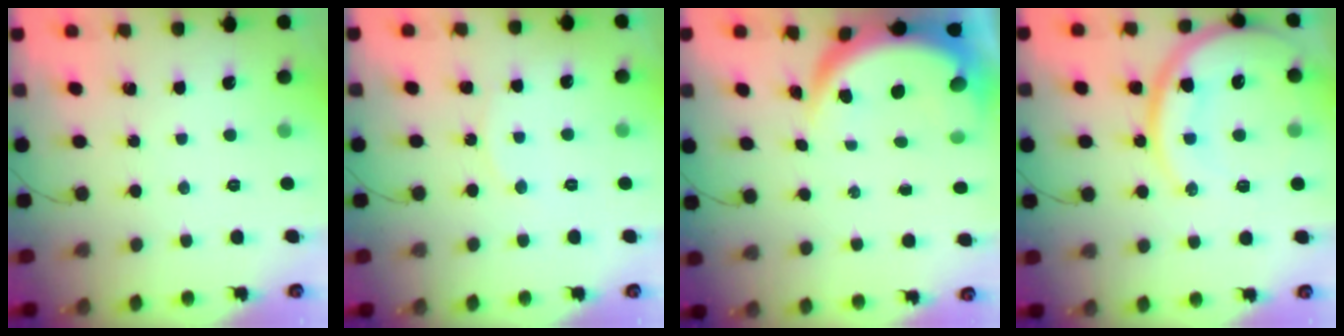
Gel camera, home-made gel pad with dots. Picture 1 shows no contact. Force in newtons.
{"total": 5.8, "press": 5.8, "slide": 0.6}
{"total": 7.6, "press": 7.6, "slide": 0.6}
{"total": 17.5, "press": 17.4, "slide": 1.8}